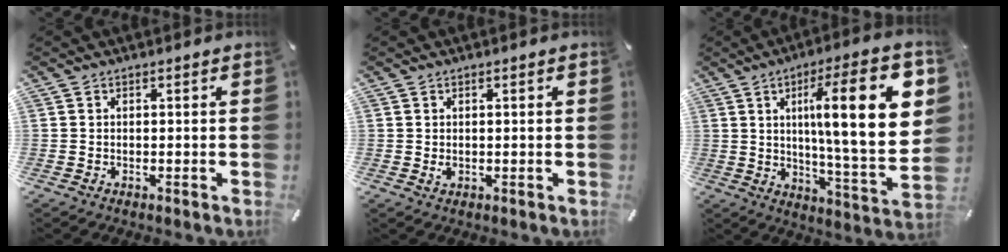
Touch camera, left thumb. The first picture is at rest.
{"total": 1.4, "force": [0.2, 0.6, 1.2], "torque": [-0.032, -0.002, 0.000]}
{"total": 24.0, "force": [6.6, 5.0, 22.5], "torque": [-0.344, -0.030, 0.086]}